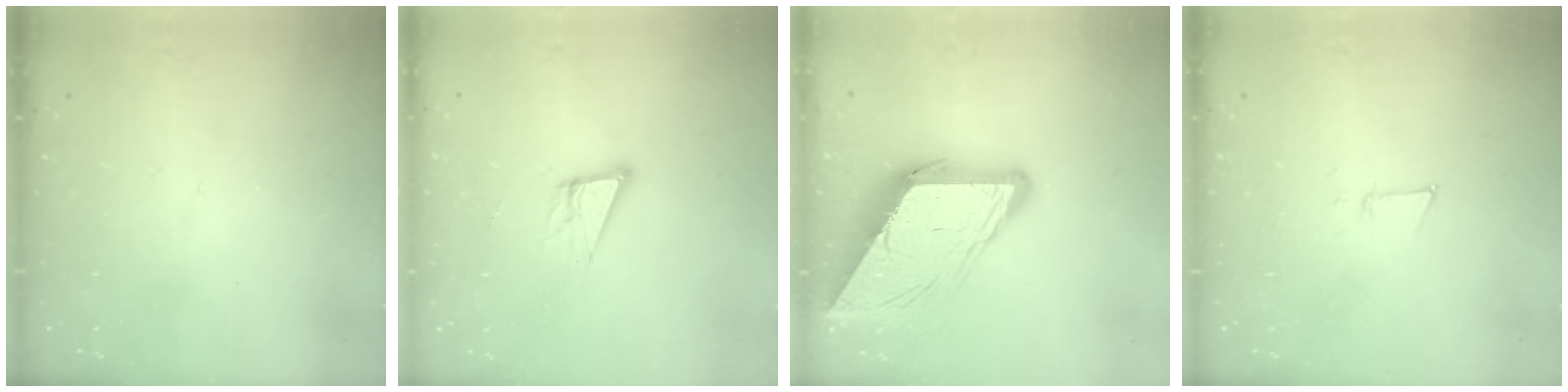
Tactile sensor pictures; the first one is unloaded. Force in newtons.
{"total": 10.3, "press": 9.7, "slide": 3.3}
{"total": 12.0, "press": 11.9, "slide": 1.2}
{"total": 3.8, "press": 3.7, "slide": 1.0}